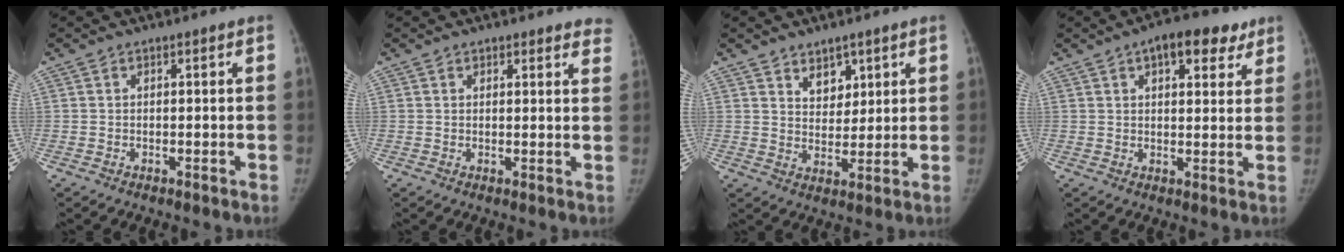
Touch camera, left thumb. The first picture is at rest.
{"total": 5.2, "force": [4.6, 2.2, 1.2], "torque": [0.034, -0.015, 0.036]}
{"total": 5.4, "force": [3.2, 3.6, 2.4], "torque": [-0.006, -0.024, 0.057]}
{"total": 10.3, "force": [5.6, 5.1, 7.0], "torque": [-0.060, -0.008, 0.072]}